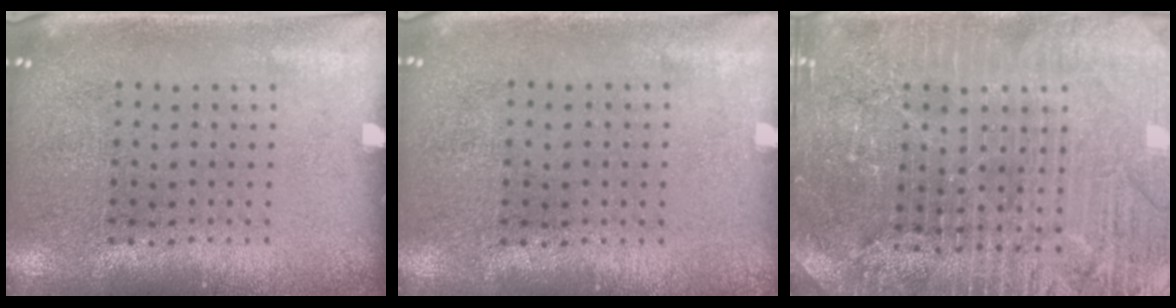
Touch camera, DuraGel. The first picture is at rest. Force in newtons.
{"total": 0.0}
{"total": 4.4, "press": 4.2, "slide": 1.5}